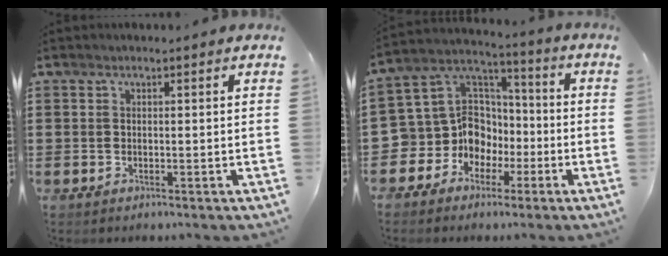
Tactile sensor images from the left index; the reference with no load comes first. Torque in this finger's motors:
{"motor_torque": [0.96, 0.85, 0.27, 0.06]}